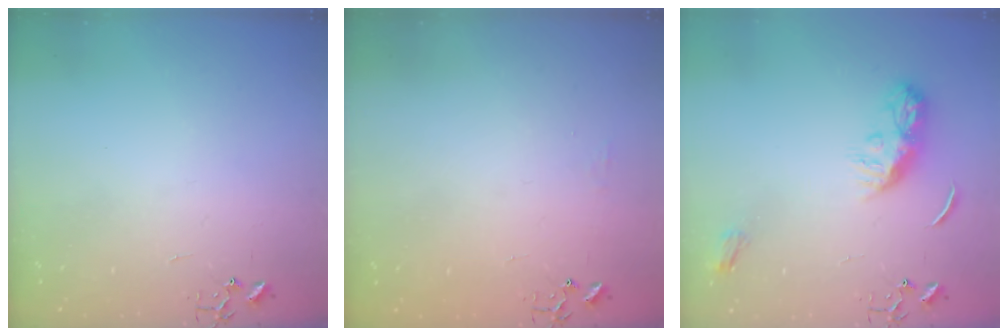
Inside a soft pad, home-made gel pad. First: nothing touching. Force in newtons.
{"total": 4.6, "press": 4.6, "slide": 0.7}
{"total": 9.0, "press": 9.0, "slide": 0.2}